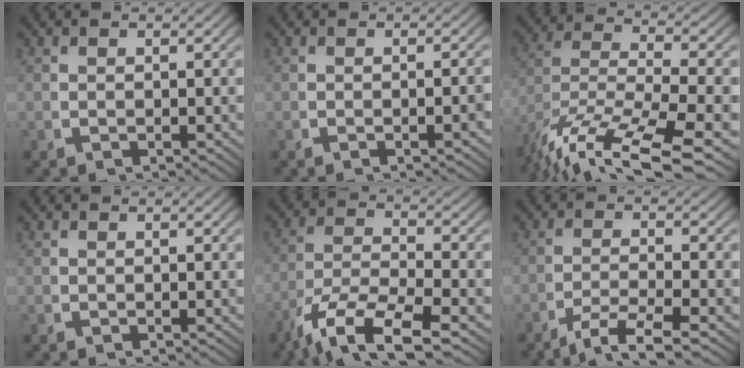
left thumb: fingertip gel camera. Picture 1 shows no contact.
{"total": 1.2, "force": [-0.5, 0.0, 1.1], "torque": [-0.013, 0.006, -0.009]}
{"total": 11.4, "force": [-3.3, 7.2, 8.3], "torque": [-0.196, -0.047, -0.026]}
{"total": 0.0}
{"total": 8.4, "force": [-3.2, 4.3, 6.4], "torque": [-0.140, -0.032, -0.036]}
{"total": 4.2, "force": [-2.4, 1.6, 3.0], "torque": [-0.055, -0.005, -0.038]}